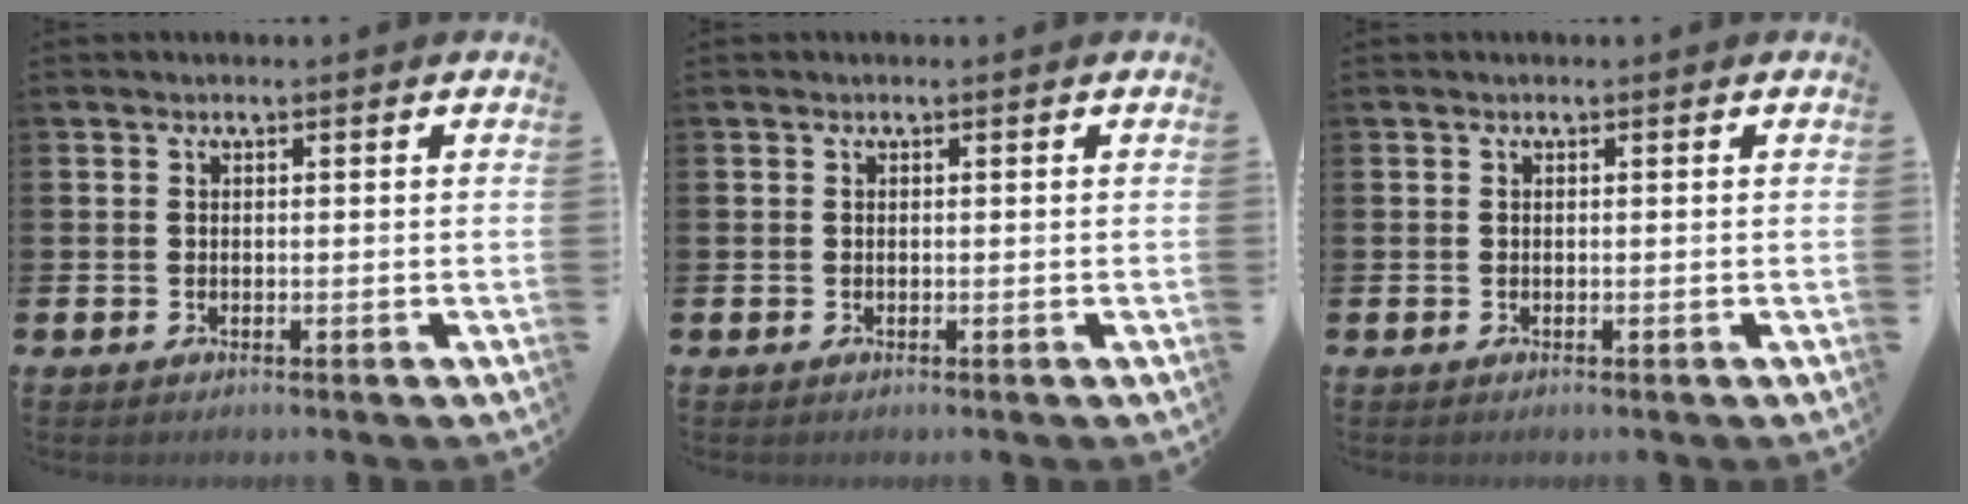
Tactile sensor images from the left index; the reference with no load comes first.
{"total": 0.0}
{"total": 0.0}